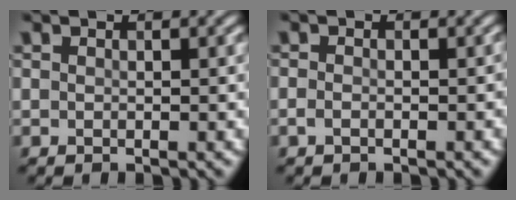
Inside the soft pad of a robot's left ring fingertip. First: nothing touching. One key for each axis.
{"total": 1.2, "fx": -1.1, "fy": 0.4, "fz": 0.3, "tx": -0.018, "ty": -0.002, "tz": -0.028}